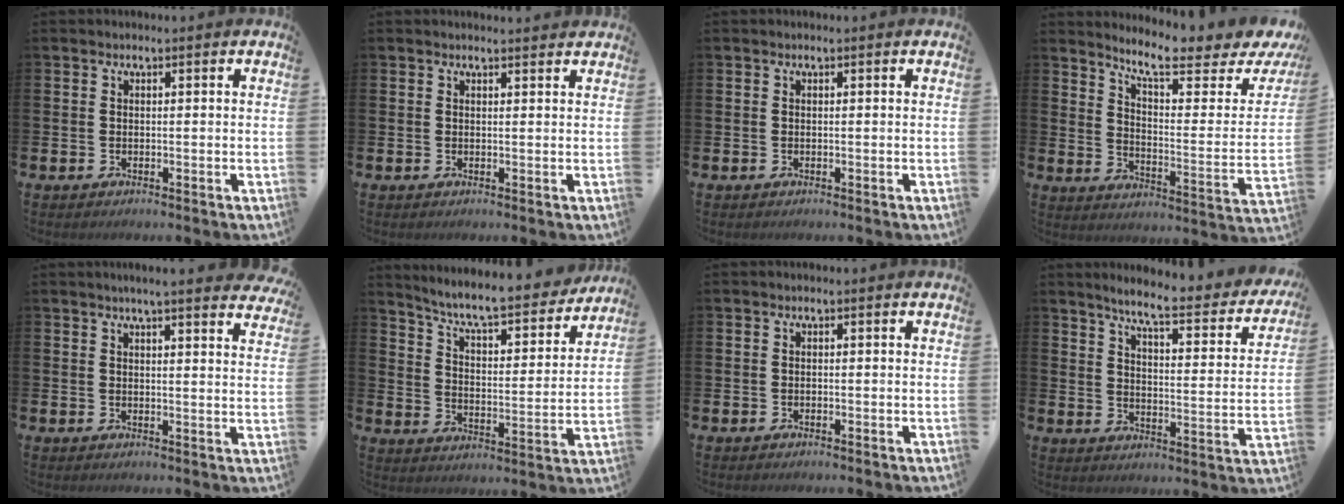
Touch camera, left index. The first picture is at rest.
{"total": 1.0, "force": [1.0, 0.0, 0.0], "torque": [0.007, -0.003, 0.016]}
{"total": 0.0}
{"total": 8.5, "force": [7.4, 1.4, 3.9], "torque": [-0.087, -0.060, 0.121]}
{"total": 4.0, "force": [3.8, -0.4, 1.2], "torque": [-0.021, -0.019, 0.066]}
{"total": 8.1, "force": [7.5, 1.0, 2.8], "torque": [-0.084, -0.059, 0.126]}
{"total": 0.0}
{"total": 6.7, "force": [5.8, 0.7, 3.3], "torque": [-0.075, -0.045, 0.088]}